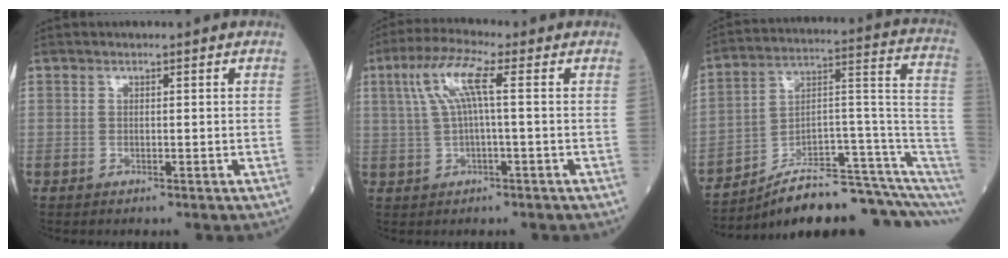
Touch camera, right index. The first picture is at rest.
{"total": 6.7, "force": [1.6, 0.5, 6.5], "torque": [-0.139, 0.027, 0.037]}
{"total": 17.4, "force": [-12.7, 3.1, 11.4], "torque": [-0.116, 0.073, -0.192]}